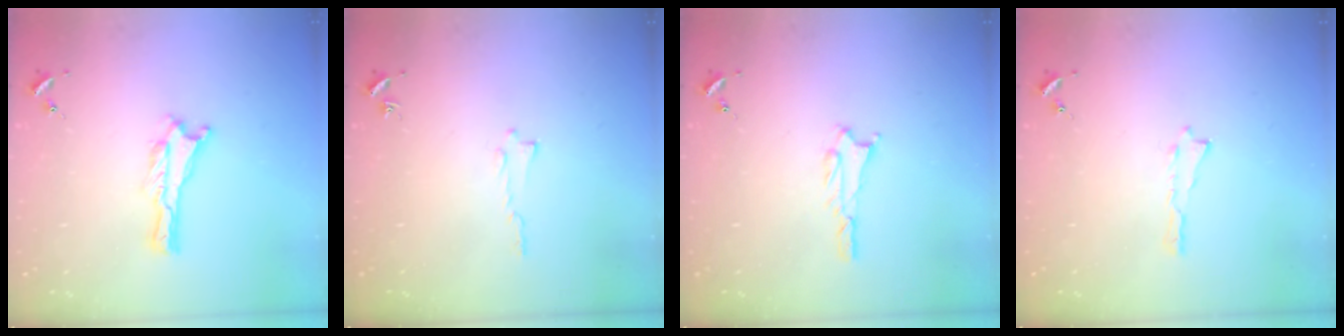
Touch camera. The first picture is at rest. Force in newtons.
{"total": 0.0}
{"total": 1.8, "press": 1.8, "slide": 0.2}
{"total": 0.0}